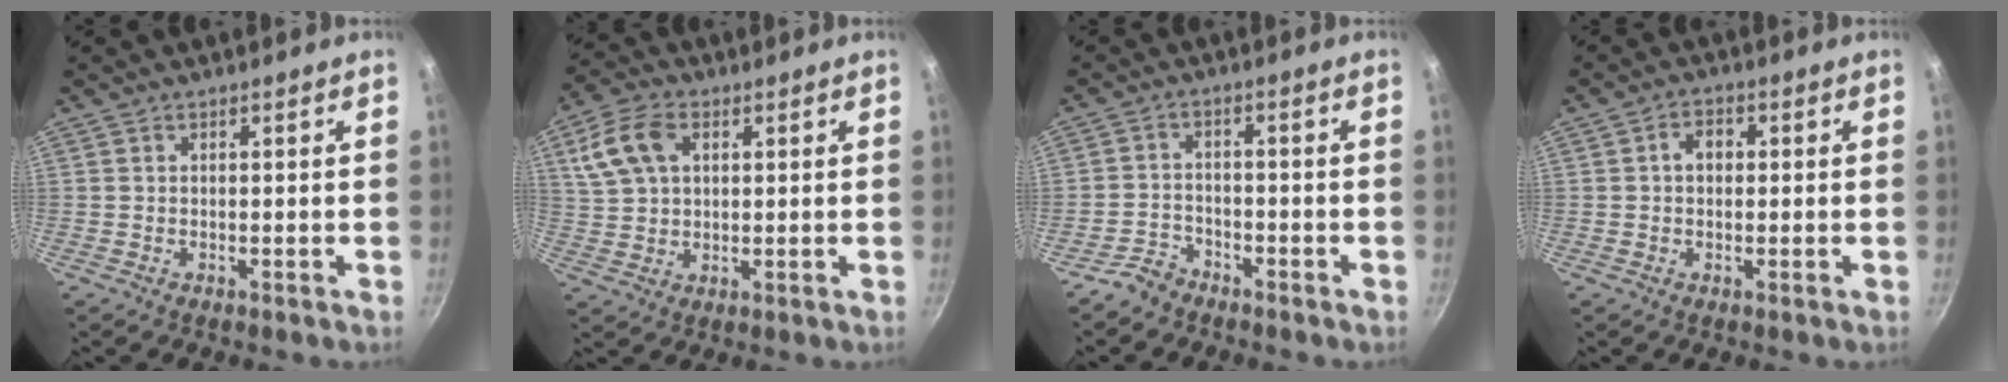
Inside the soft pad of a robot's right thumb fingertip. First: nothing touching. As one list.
[{"total": 10.3, "force": [3.5, 6.8, 6.9], "torque": [-0.132, 0.012, 0.064]}, {"total": 4.0, "force": [-3.3, 2.0, 0.8], "torque": [-0.009, 0.037, -0.062]}, {"total": 3.6, "force": [0.3, 2.7, 2.3], "torque": [-0.022, 0.010, 0.001]}]